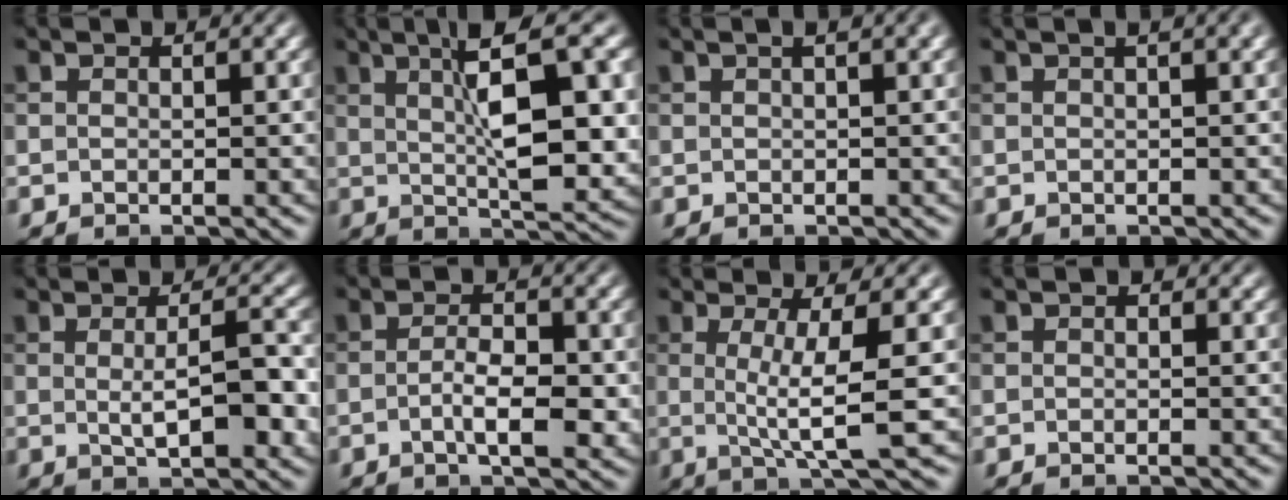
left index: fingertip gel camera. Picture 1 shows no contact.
{"total": 10.4, "force": [2.3, 2.9, 9.8], "torque": [-0.142, 0.004, 0.041]}
{"total": 2.6, "force": [1.1, 0.9, 2.1], "torque": [-0.019, 0.009, 0.009]}
{"total": 3.0, "force": [1.3, 1.2, 2.5], "torque": [-0.015, 0.011, 0.006]}
{"total": 4.8, "force": [0.0, 1.1, 4.6], "torque": [-0.074, -0.003, 0.001]}
{"total": 3.6, "force": [-0.8, 1.3, 3.3], "torque": [-0.061, -0.004, -0.013]}
{"total": 5.7, "force": [0.1, 0.8, 5.6], "torque": [-0.092, -0.005, 0.004]}
{"total": 0.6, "force": [0.2, 0.4, 0.3], "torque": [-0.001, -0.003, -0.002]}